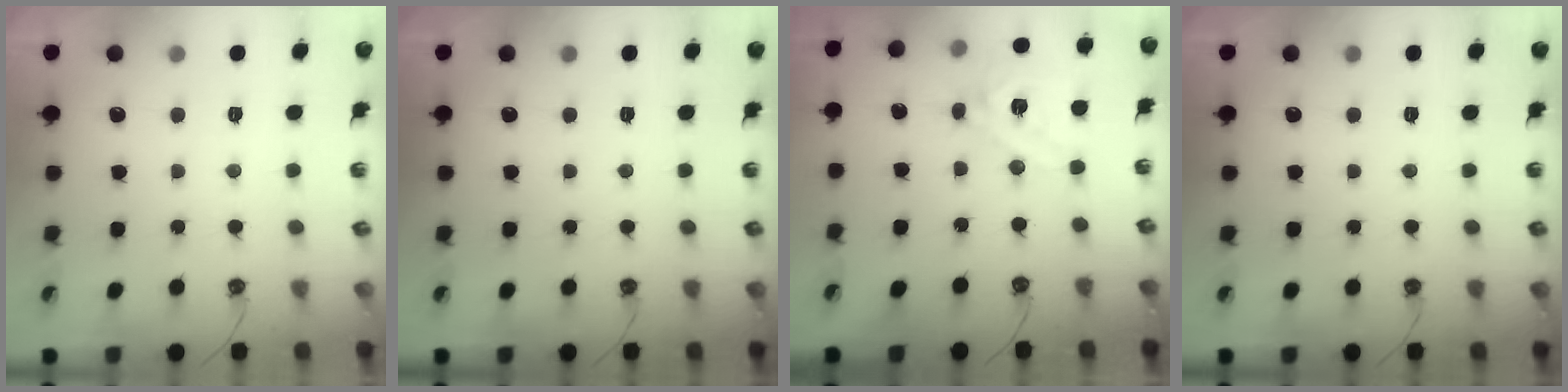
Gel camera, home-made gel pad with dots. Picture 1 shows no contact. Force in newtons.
{"total": 0.0}
{"total": 14.5, "press": 14.3, "slide": 2.3}
{"total": 0.0}